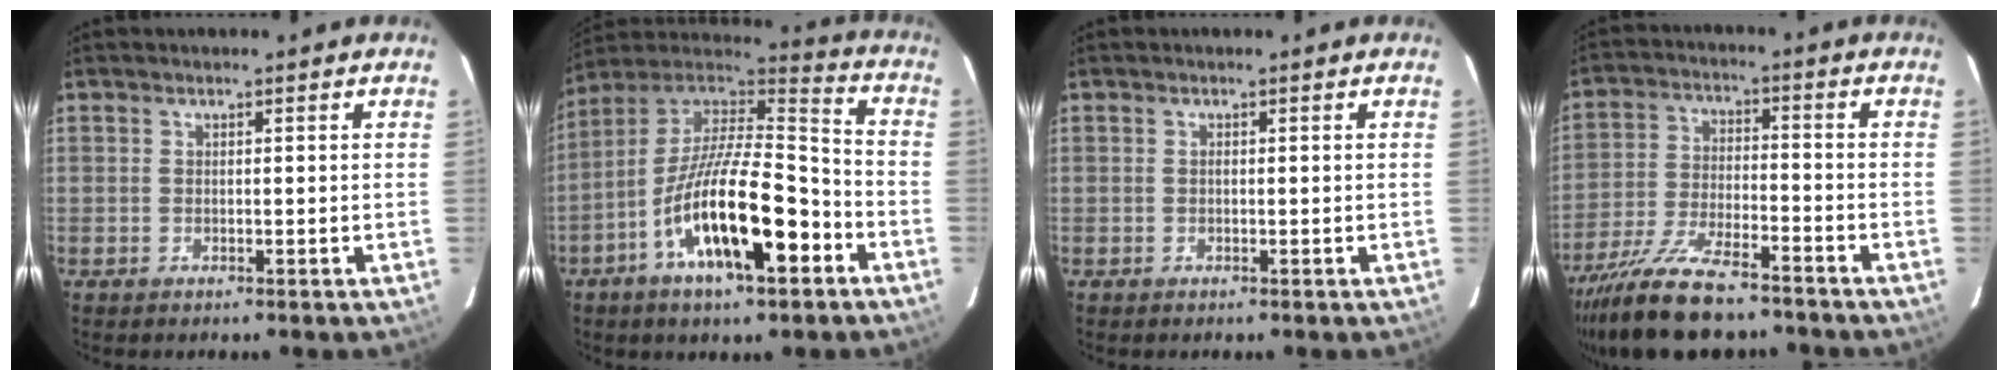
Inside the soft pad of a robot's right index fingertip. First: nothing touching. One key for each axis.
{"total": 21.1, "fx": -9.0, "fy": 6.8, "fz": 17.9, "tx": -0.319, "ty": -0.016, "tz": -0.161}
{"total": 0.0}
{"total": 16.5, "fx": -13.6, "fy": 4.2, "fz": 8.4, "tx": -0.181, "ty": -0.035, "tz": -0.236}